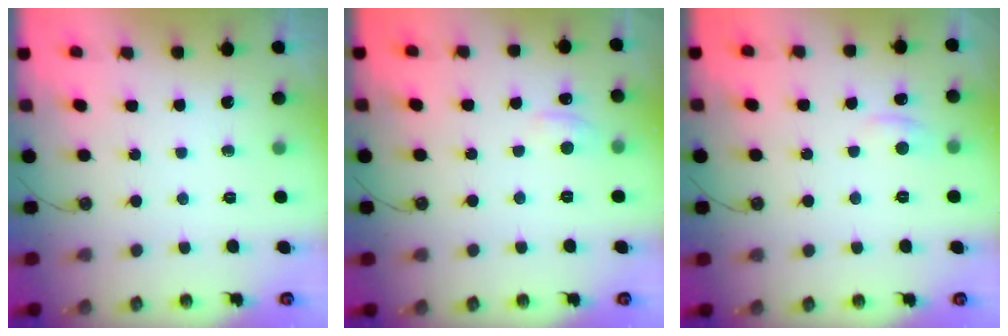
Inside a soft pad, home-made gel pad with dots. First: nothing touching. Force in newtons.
{"total": 0.8, "press": 0.1, "slide": 0.8}
{"total": 0.8, "press": 0.0, "slide": 0.8}